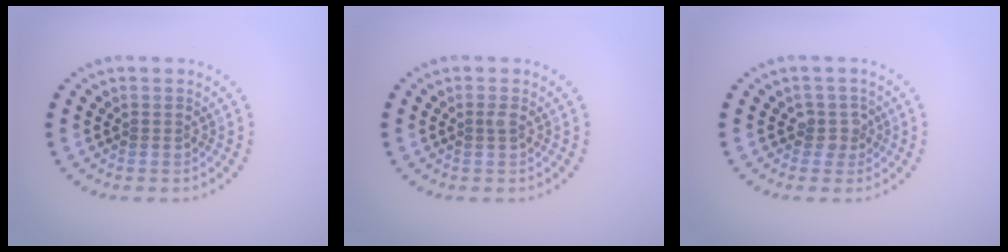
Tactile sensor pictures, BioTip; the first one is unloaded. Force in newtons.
{"total": 0.6, "press": 0.5, "slide": 0.3}
{"total": 1.7, "press": 1.3, "slide": 1.2}